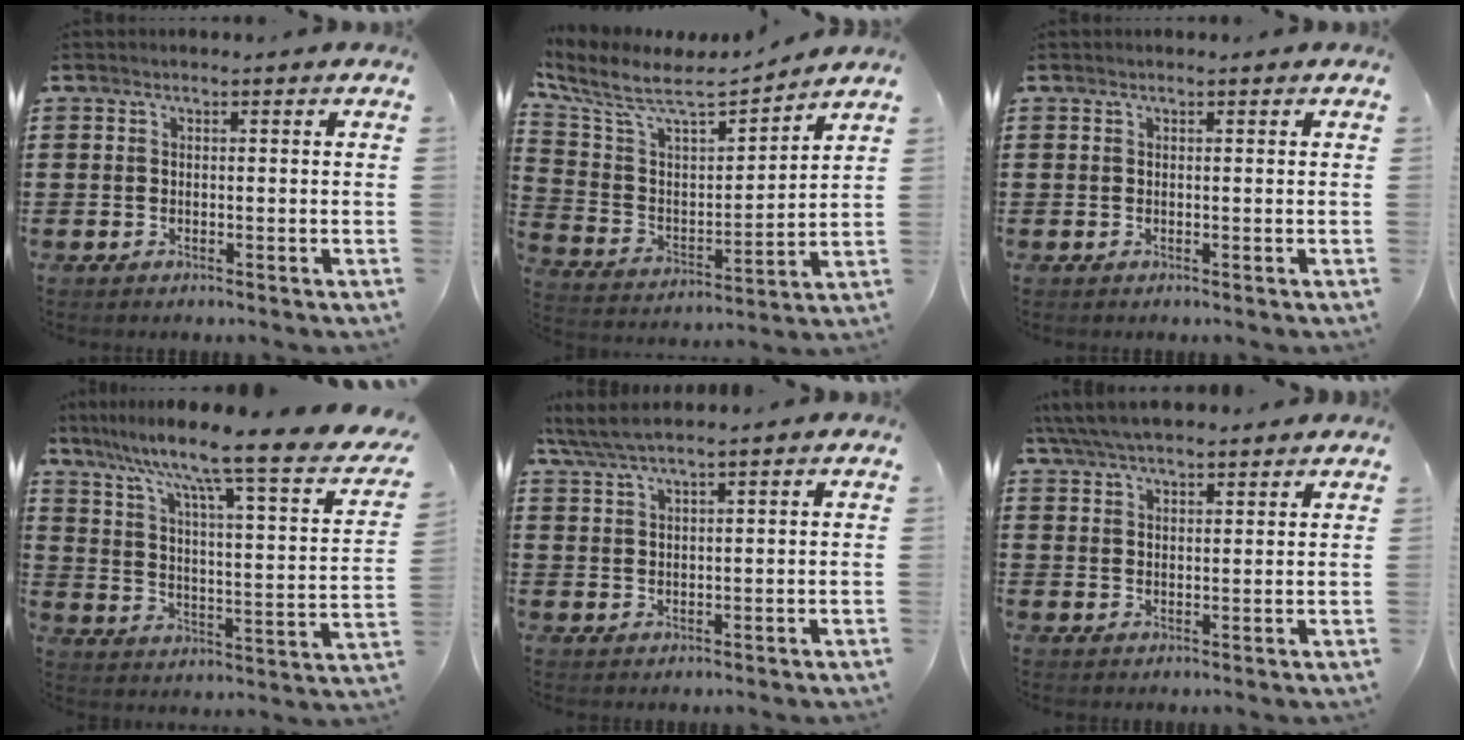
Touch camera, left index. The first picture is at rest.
{"total": 8.0, "force": [6.6, 1.9, 4.0], "torque": [-0.109, -0.045, 0.108]}
{"total": 0.0}
{"total": 8.2, "force": [6.2, -0.3, 5.3], "torque": [-0.119, -0.062, 0.087]}
{"total": 3.6, "force": [2.8, 0.1, 2.2], "torque": [-0.050, -0.001, 0.052]}
{"total": 5.4, "force": [4.9, 0.9, 2.2], "torque": [-0.057, -0.007, 0.091]}